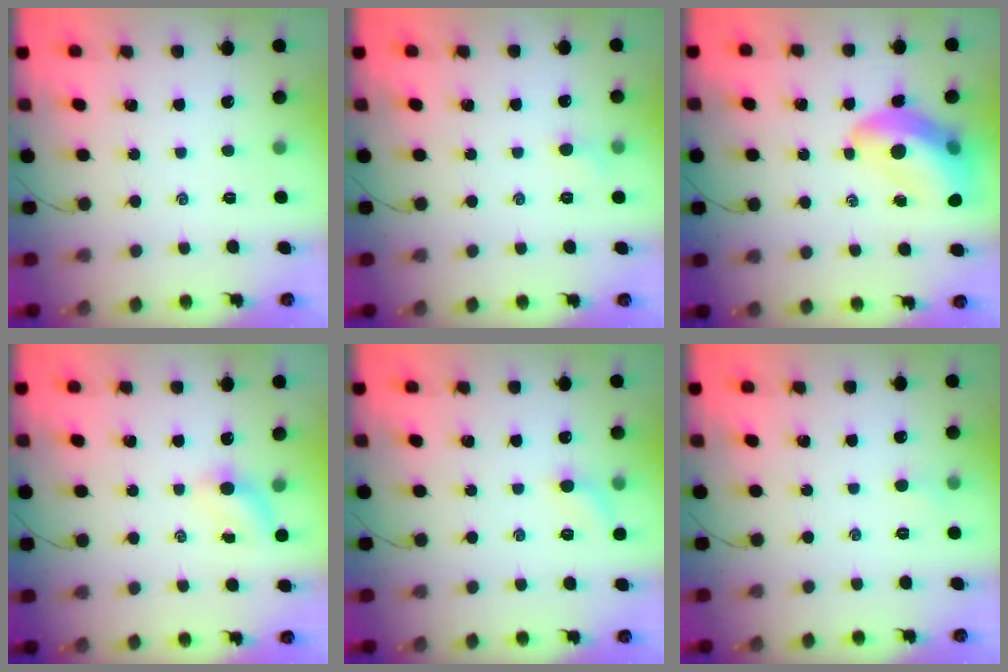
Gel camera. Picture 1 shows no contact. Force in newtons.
{"total": 3.0, "press": 2.9, "slide": 1.0}
{"total": 13.8, "press": 13.4, "slide": 3.4}
{"total": 5.4, "press": 5.2, "slide": 1.3}
{"total": 6.7, "press": 6.4, "slide": 2.0}
{"total": 2.6, "press": 2.5, "slide": 0.8}